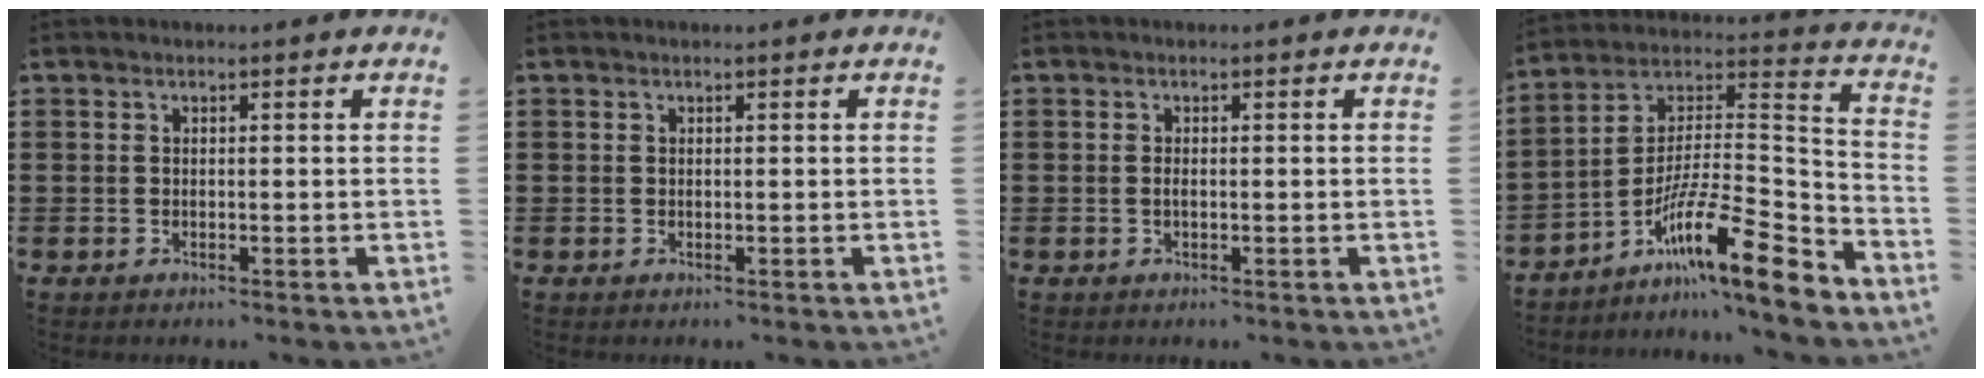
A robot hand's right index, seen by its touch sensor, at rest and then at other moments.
{"total": 0.0}
{"total": 0.6, "force": [-0.1, 0.1, 0.5], "torque": [-0.011, -0.002, -0.002]}
{"total": 14.8, "force": [-9.6, 2.1, 11.2], "torque": [-0.200, -0.001, -0.177]}